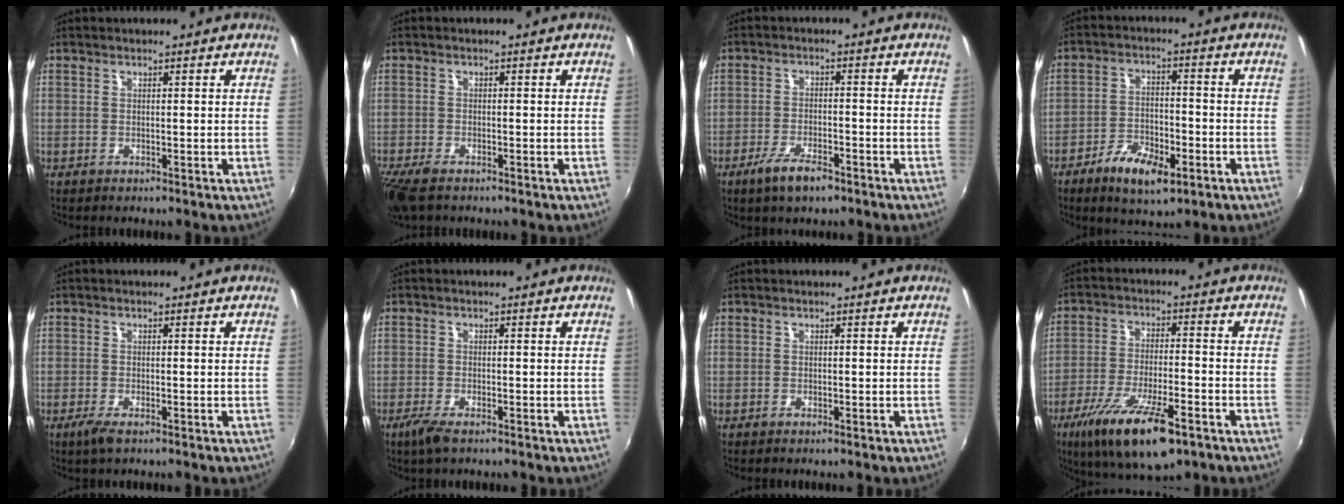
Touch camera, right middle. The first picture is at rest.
{"total": 5.9, "force": [-4.5, 1.7, 3.4], "torque": [-0.088, -0.029, -0.087]}
{"total": 6.4, "force": [-4.3, 1.9, 4.3], "torque": [-0.102, -0.010, -0.076]}
{"total": 9.5, "force": [-5.3, 3.9, 6.8], "torque": [-0.143, -0.009, -0.088]}
{"total": 2.5, "force": [-1.6, 0.5, 1.9], "torque": [-0.040, -0.011, -0.029]}
{"total": 3.4, "force": [-2.3, 0.8, 2.4], "torque": [-0.057, -0.011, -0.045]}
{"total": 0.0}
{"total": 16.2, "force": [-9.7, 4.7, 12.1], "torque": [-0.234, -0.038, -0.164]}